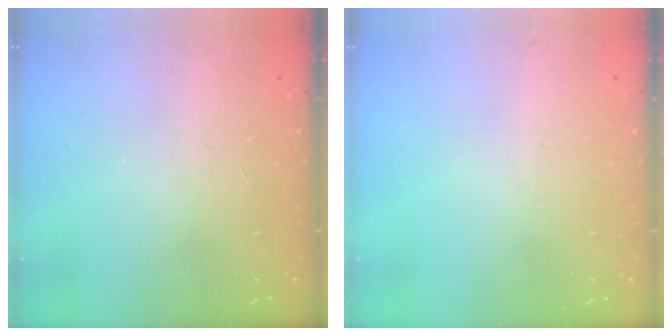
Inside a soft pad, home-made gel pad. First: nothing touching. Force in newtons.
{"total": 0.0}